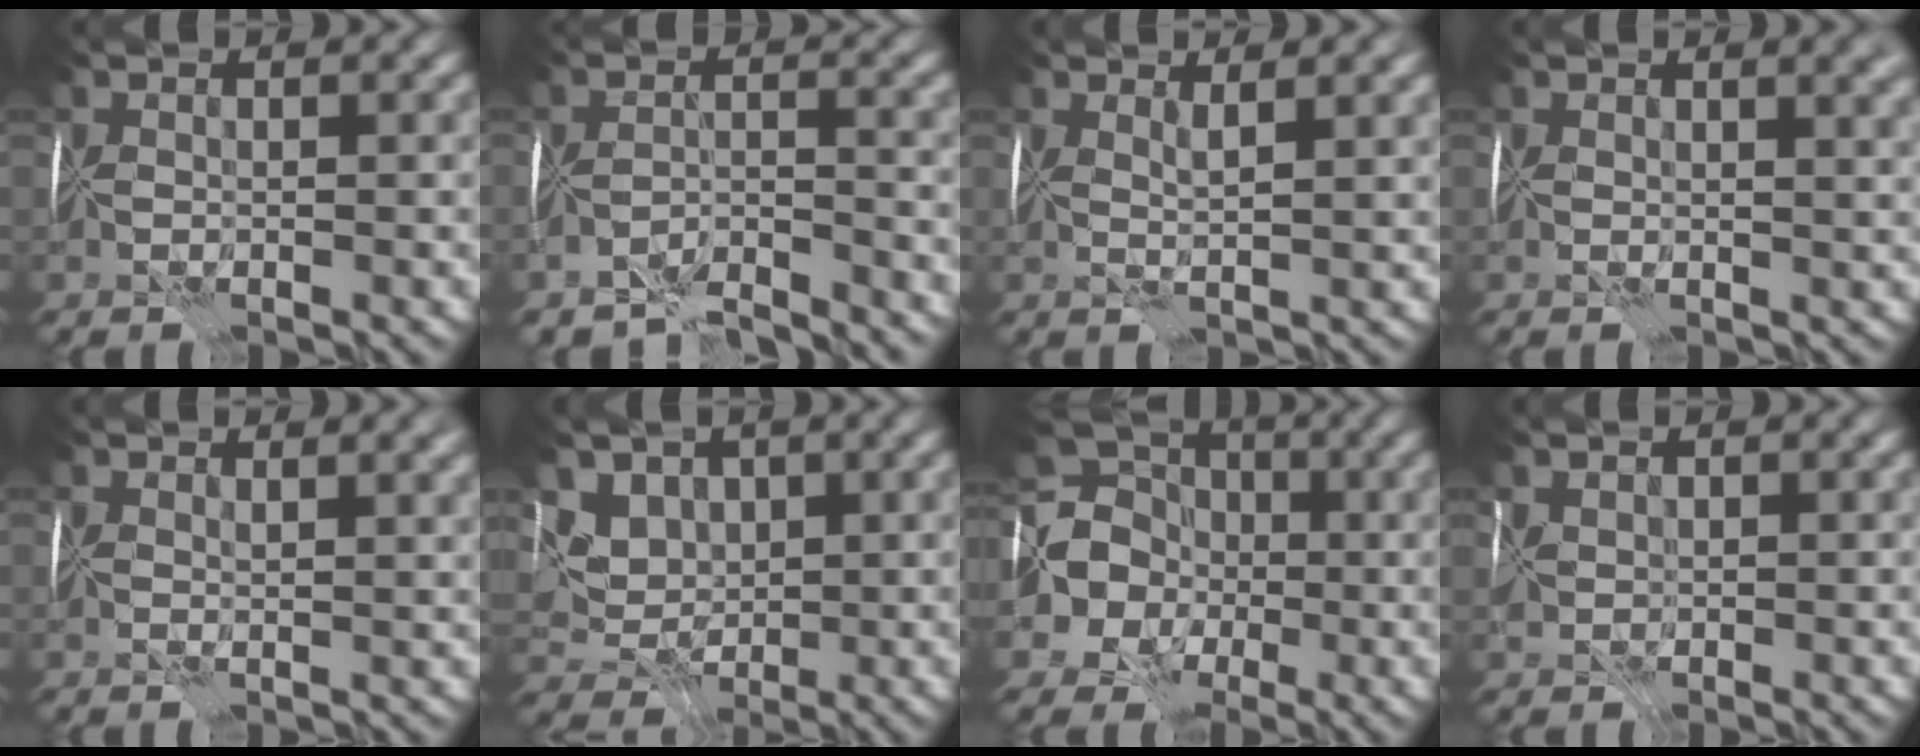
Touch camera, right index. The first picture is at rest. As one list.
[{"total": 5.8, "force": [-5.7, -0.7, 0.4], "torque": [0.005, -0.016, -0.096]}, {"total": 1.6, "force": [0.8, -0.8, 1.0], "torque": [-0.018, -0.006, 0.017]}, {"total": 3.2, "force": [1.7, 0.8, 2.6], "torque": [-0.028, -0.002, 0.034]}, {"total": 1.8, "force": [1.3, -0.2, 1.2], "torque": [-0.016, -0.003, 0.025]}, {"total": 4.1, "force": [2.0, 3.1, 1.7], "torque": [-0.022, -0.002, 0.029]}, {"total": 8.3, "force": [-1.4, 7.4, 3.6], "torque": [-0.070, -0.009, -0.066]}, {"total": 0.6, "force": [0.3, 0.2, 0.4], "torque": [-0.007, -0.002, 0.006]}]